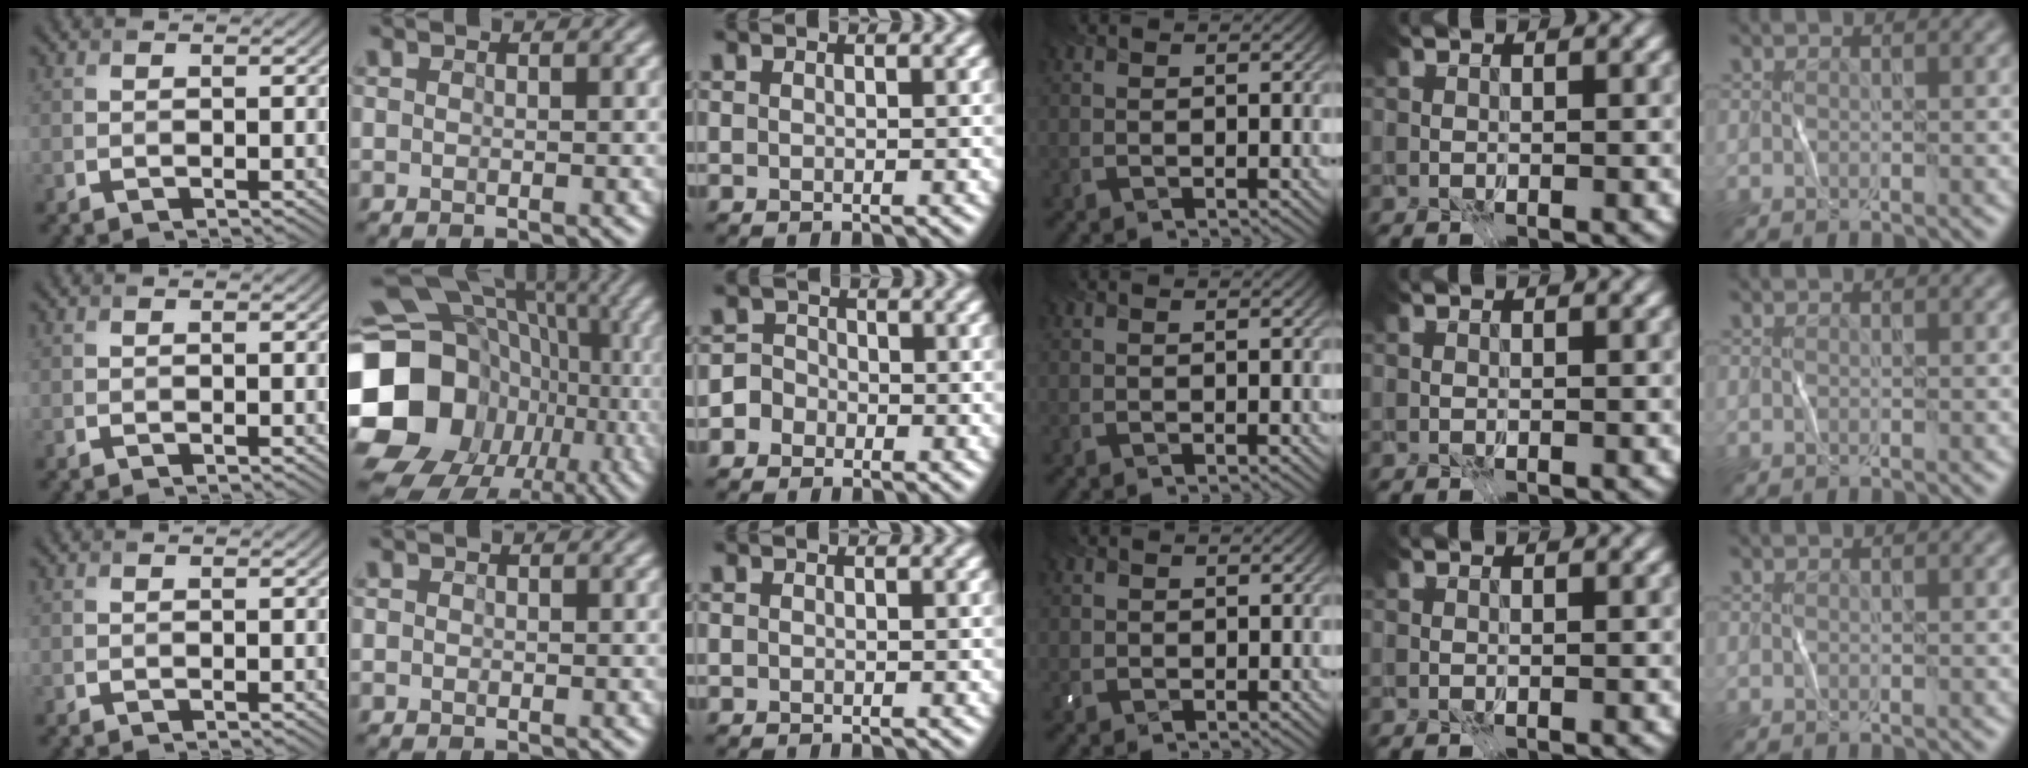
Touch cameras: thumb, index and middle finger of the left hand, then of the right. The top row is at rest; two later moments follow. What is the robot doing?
{"motion": "fold", "object": "receipt paper"}